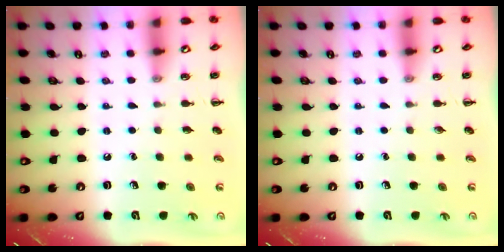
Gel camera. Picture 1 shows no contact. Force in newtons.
{"total": 0.0}